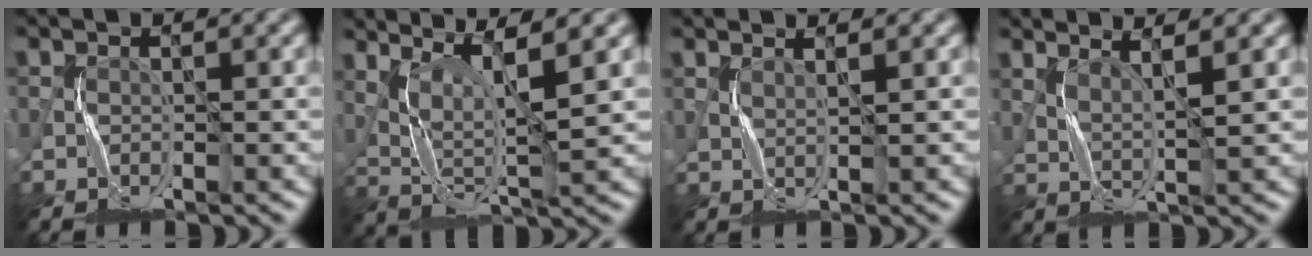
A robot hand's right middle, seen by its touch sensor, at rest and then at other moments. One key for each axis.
{"total": 5.8, "fx": 3.5, "fy": 0.7, "fz": 4.6, "tx": -0.088, "ty": -0.003, "tz": 0.075}
{"total": 1.5, "fx": 1.4, "fy": -0.2, "fz": 0.5, "tx": -0.008, "ty": -0.006, "tz": 0.023}
{"total": 2.6, "fx": 2.2, "fy": -0.2, "fz": 1.4, "tx": -0.036, "ty": -0.007, "tz": 0.046}